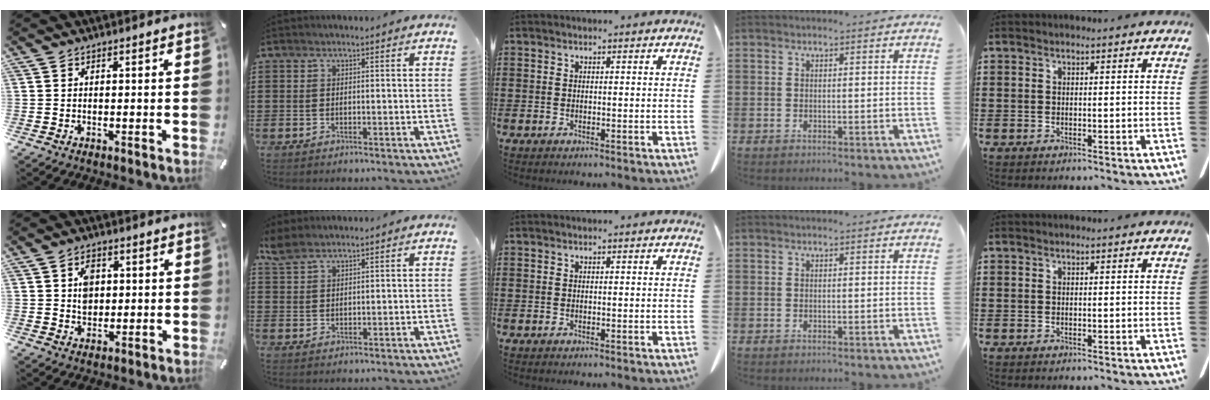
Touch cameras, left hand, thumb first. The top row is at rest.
{"thumb": {"total": 5.1, "force": [0.8, 4.3, 2.6], "torque": [-0.035, 0.000, 0.009]}, "index": {"total": 3.2, "force": [2.7, 1.2, 1.4], "torque": [-0.034, 0.003, 0.051]}}